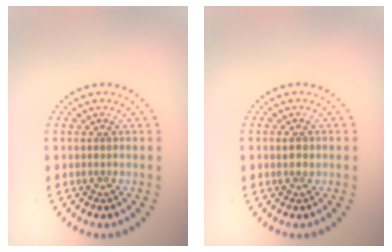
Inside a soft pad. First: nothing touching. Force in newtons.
{"total": 1.1, "press": 1.0, "slide": 0.2}